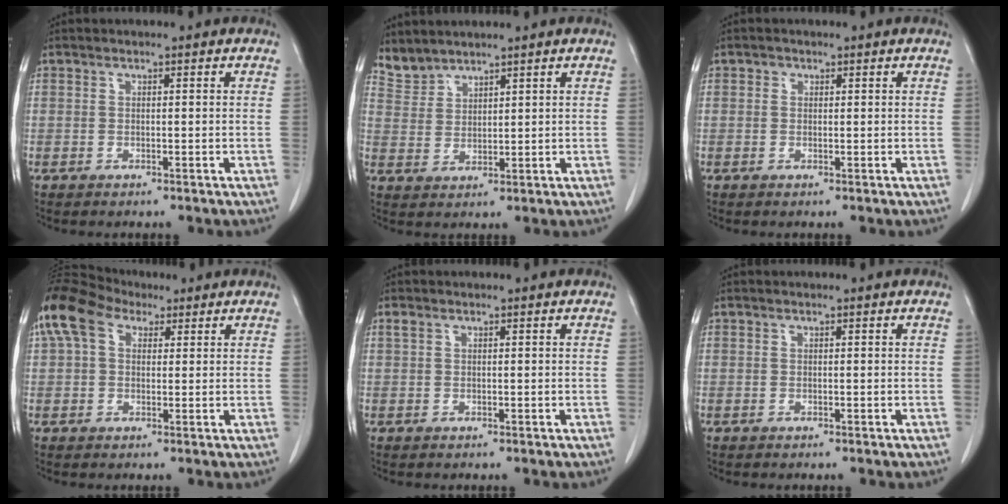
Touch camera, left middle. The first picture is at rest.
{"total": 3.7, "force": [3.6, 0.7, -0.3], "torque": [0.000, 0.007, 0.083]}
{"total": 0.6, "force": [0.3, 0.5, 0.1], "torque": [0.001, 0.000, 0.003]}
{"total": 8.4, "force": [4.1, 5.2, 5.2], "torque": [-0.124, 0.051, 0.075]}
{"total": 0.6, "force": [0.3, 0.3, 0.3], "torque": [-0.011, 0.013, 0.007]}
{"total": 0.0}